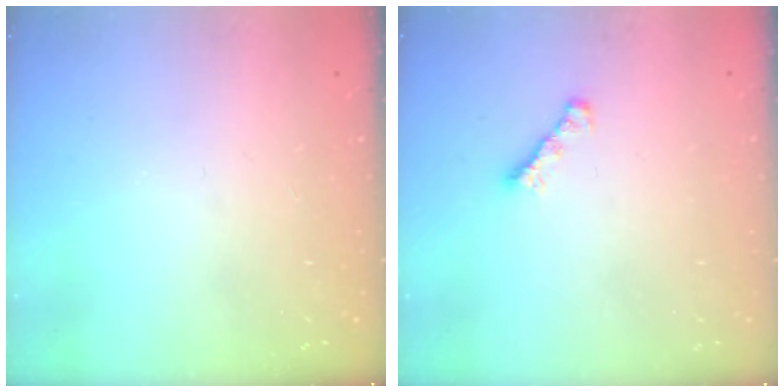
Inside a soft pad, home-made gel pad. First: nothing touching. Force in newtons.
{"total": 1.6, "press": 1.4, "slide": 0.6}